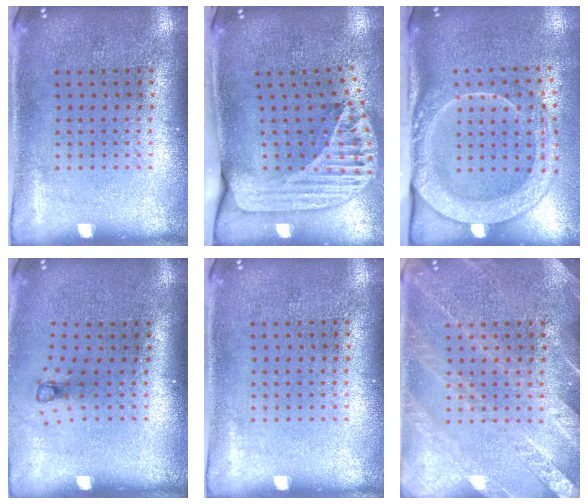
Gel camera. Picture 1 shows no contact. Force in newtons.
{"total": 2.6, "press": 1.8, "slide": 1.8}
{"total": 2.5, "press": 2.0, "slide": 1.6}
{"total": 0.8, "press": 0.4, "slide": 0.7}
{"total": 0.0}
{"total": 3.4, "press": 3.3, "slide": 0.4}